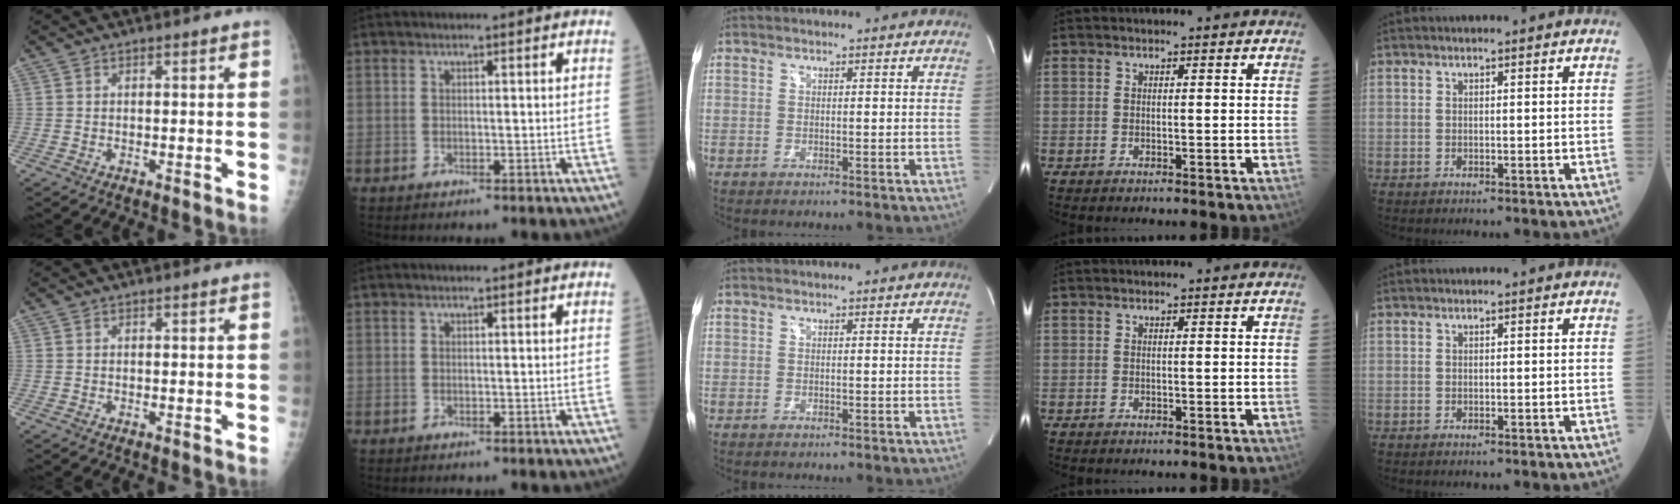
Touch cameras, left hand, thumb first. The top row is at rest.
{}